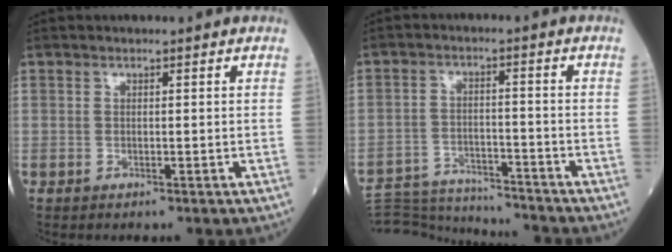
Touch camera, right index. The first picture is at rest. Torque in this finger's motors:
{"motor_torque": [-1.55, -0.59, -1.05, -0.21]}